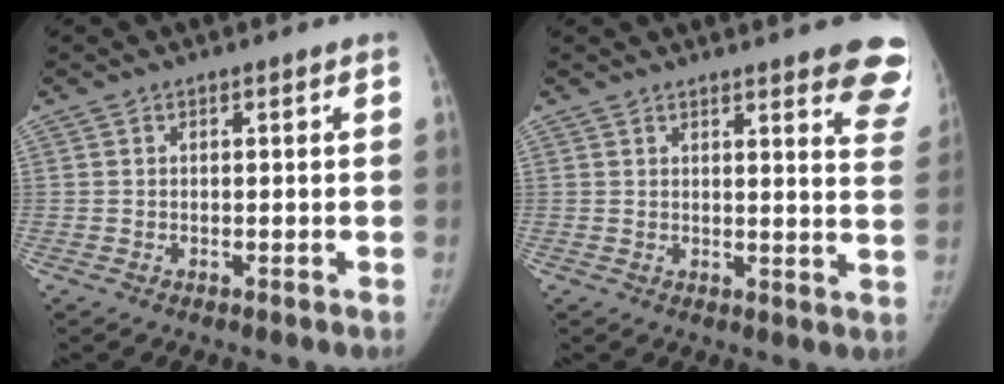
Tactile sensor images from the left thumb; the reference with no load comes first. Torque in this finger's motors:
{"motor_torque": [1.63, 0.28, 0.68, -0.53, 0.08]}